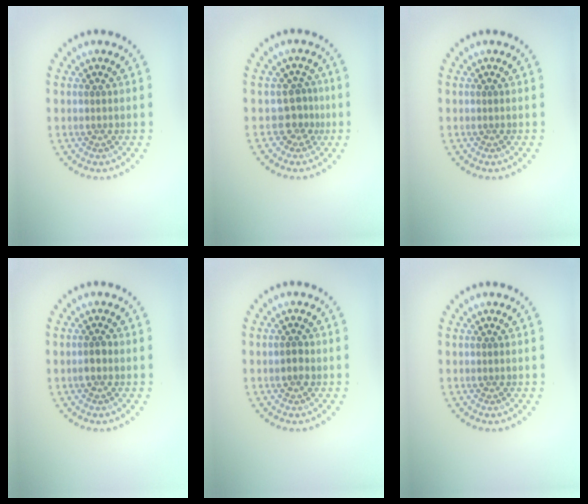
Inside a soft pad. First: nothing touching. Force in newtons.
{"total": 2.3, "press": 1.5, "slide": 1.7}
{"total": 0.0}
{"total": 1.1, "press": 1.1, "slide": 0.4}
{"total": 1.2, "press": 1.2, "slide": 0.1}
{"total": 0.0}